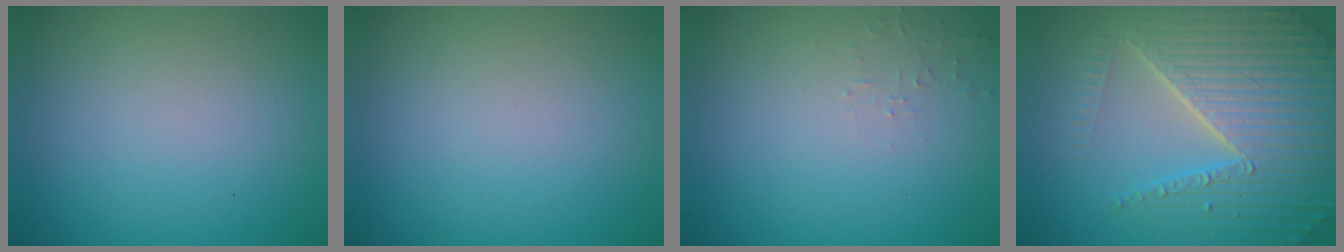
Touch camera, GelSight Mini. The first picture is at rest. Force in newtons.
{"total": 0.0}
{"total": 0.8, "press": 0.7, "slide": 0.1}
{"total": 7.1, "press": 6.9, "slide": 1.7}